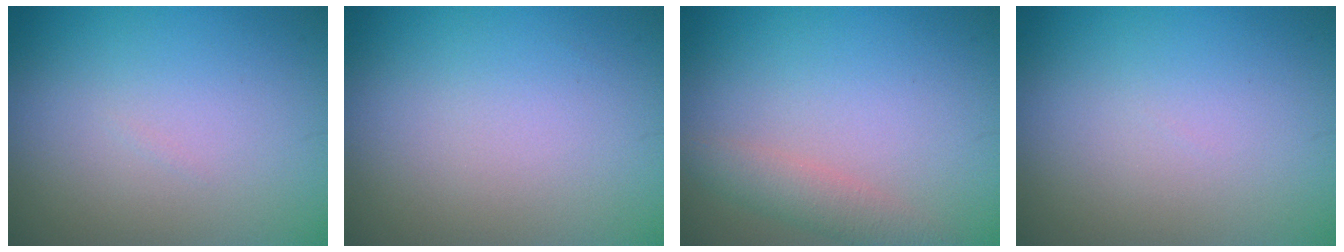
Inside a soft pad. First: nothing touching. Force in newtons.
{"total": 0.0}
{"total": 2.3, "press": 2.3, "slide": 0.1}
{"total": 0.0}